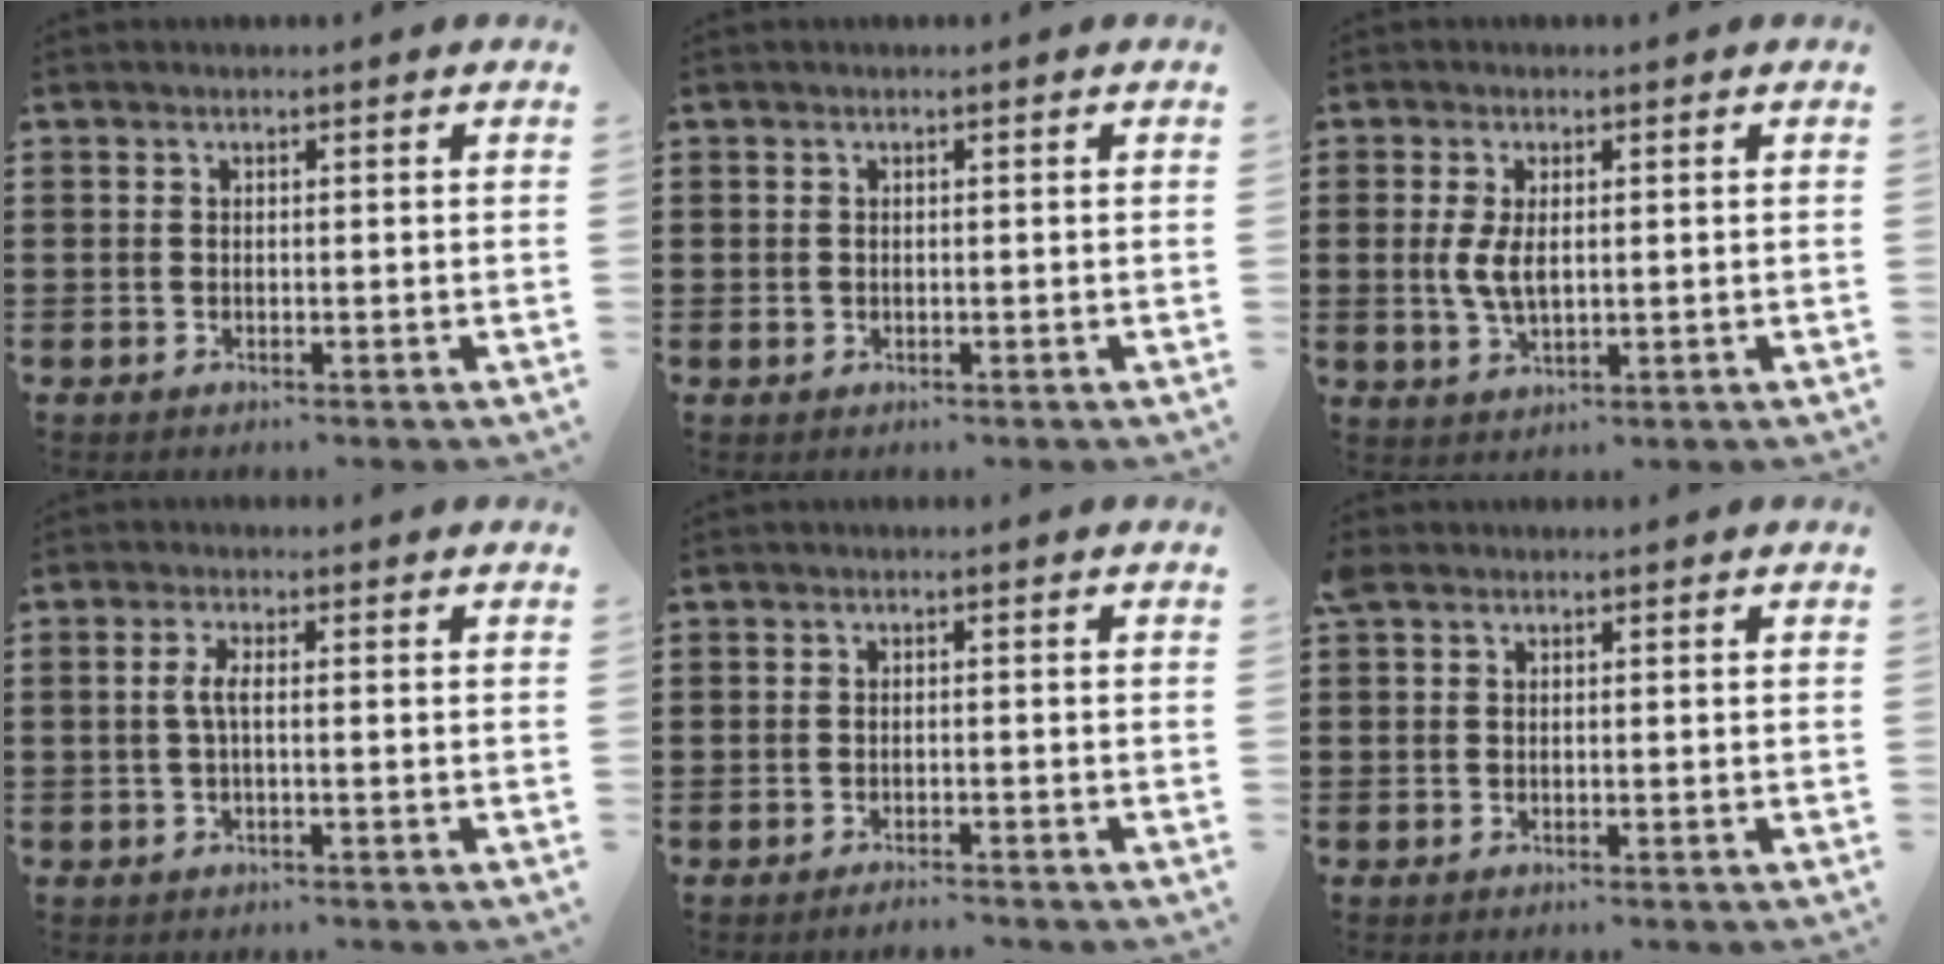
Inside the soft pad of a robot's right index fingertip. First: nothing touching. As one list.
[{"total": 0.6, "force": [-0.1, 0.6, 0.2], "torque": [-0.004, 0.005, -0.003]}, {"total": 4.3, "force": [0.3, 1.9, 3.8], "torque": [-0.092, -0.001, 0.001]}, {"total": 2.7, "force": [-0.3, 0.5, 2.6], "torque": [-0.064, -0.005, -0.012]}, {"total": 1.2, "force": [-1.2, 0.0, 0.3], "torque": [-0.009, -0.002, -0.023]}, {"total": 0.7, "force": [0.1, 0.6, 0.4], "torque": [-0.011, 0.004, 0.002]}]